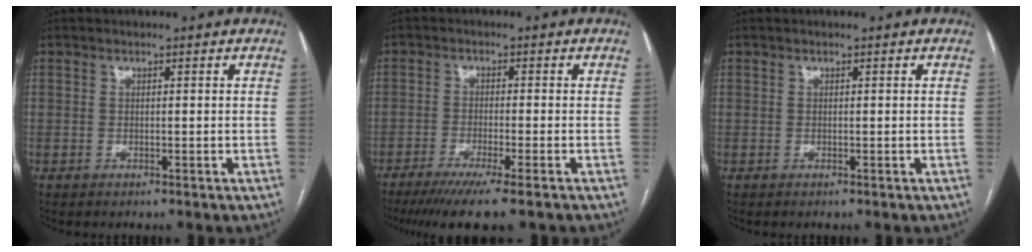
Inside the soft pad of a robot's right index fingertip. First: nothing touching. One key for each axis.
{"total": 9.2, "fx": -6.9, "fy": 0.0, "fz": 6.1, "tx": -0.089, "ty": -0.021, "tz": -0.106}
{"total": 0.0}